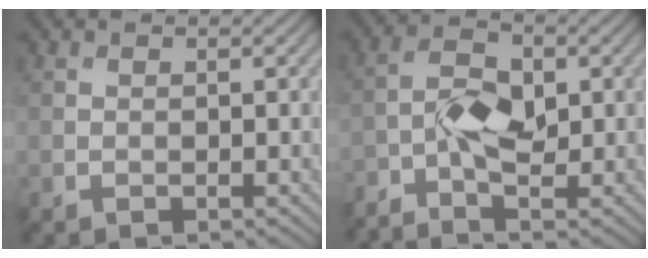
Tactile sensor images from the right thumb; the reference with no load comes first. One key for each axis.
{"total": 4.4, "fx": -1.9, "fy": 1.9, "fz": 3.5, "tx": -0.076, "ty": 0.008, "tz": -0.045}